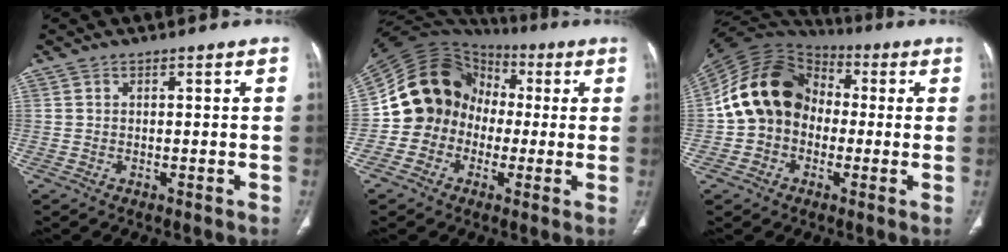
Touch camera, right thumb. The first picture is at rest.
{"total": 14.2, "force": [-1.3, 13.2, 5.1], "torque": [-0.060, 0.046, -0.025]}
{"total": 16.3, "force": [-0.5, 13.2, 9.6], "torque": [-0.158, 0.036, -0.021]}